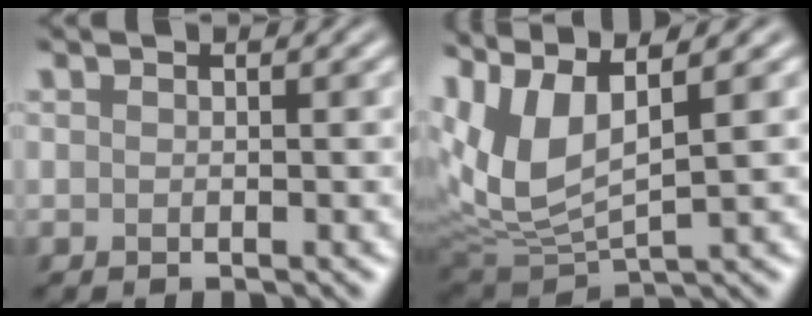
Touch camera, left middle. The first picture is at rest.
{"total": 7.9, "force": [2.8, 3.4, 6.6], "torque": [-0.168, 0.003, 0.057]}